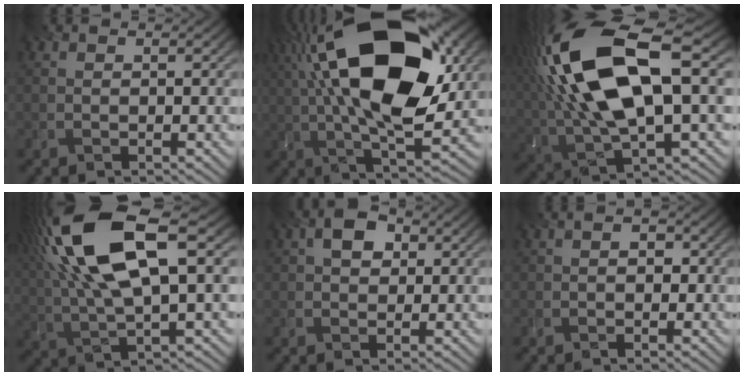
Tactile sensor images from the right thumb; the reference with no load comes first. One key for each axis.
{"total": 20.3, "fx": 4.7, "fy": 8.8, "fz": 17.6, "tx": -0.304, "ty": 0.042, "tz": 0.054}
{"total": 18.1, "fx": 3.8, "fy": 7.4, "fz": 16.1, "tx": -0.341, "ty": 0.014, "tz": 0.066}
{"total": 16.6, "fx": 5.9, "fy": 5.3, "fz": 14.6, "tx": -0.331, "ty": 0.023, "tz": 0.104}
{"total": 2.8, "fx": 0.9, "fy": 1.9, "fz": 1.9, "tx": -0.035, "ty": 0.008, "tz": 0.008}
{"total": 1.1, "fx": -0.5, "fy": 0.5, "fz": 0.8, "tx": -0.011, "ty": 0.000, "tz": -0.008}